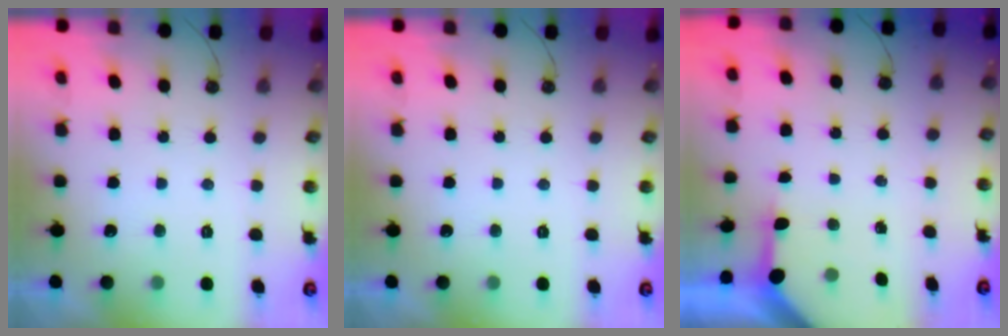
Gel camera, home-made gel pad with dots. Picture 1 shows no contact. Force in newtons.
{"total": 0.0}
{"total": 3.4, "press": 3.4, "slide": 0.4}